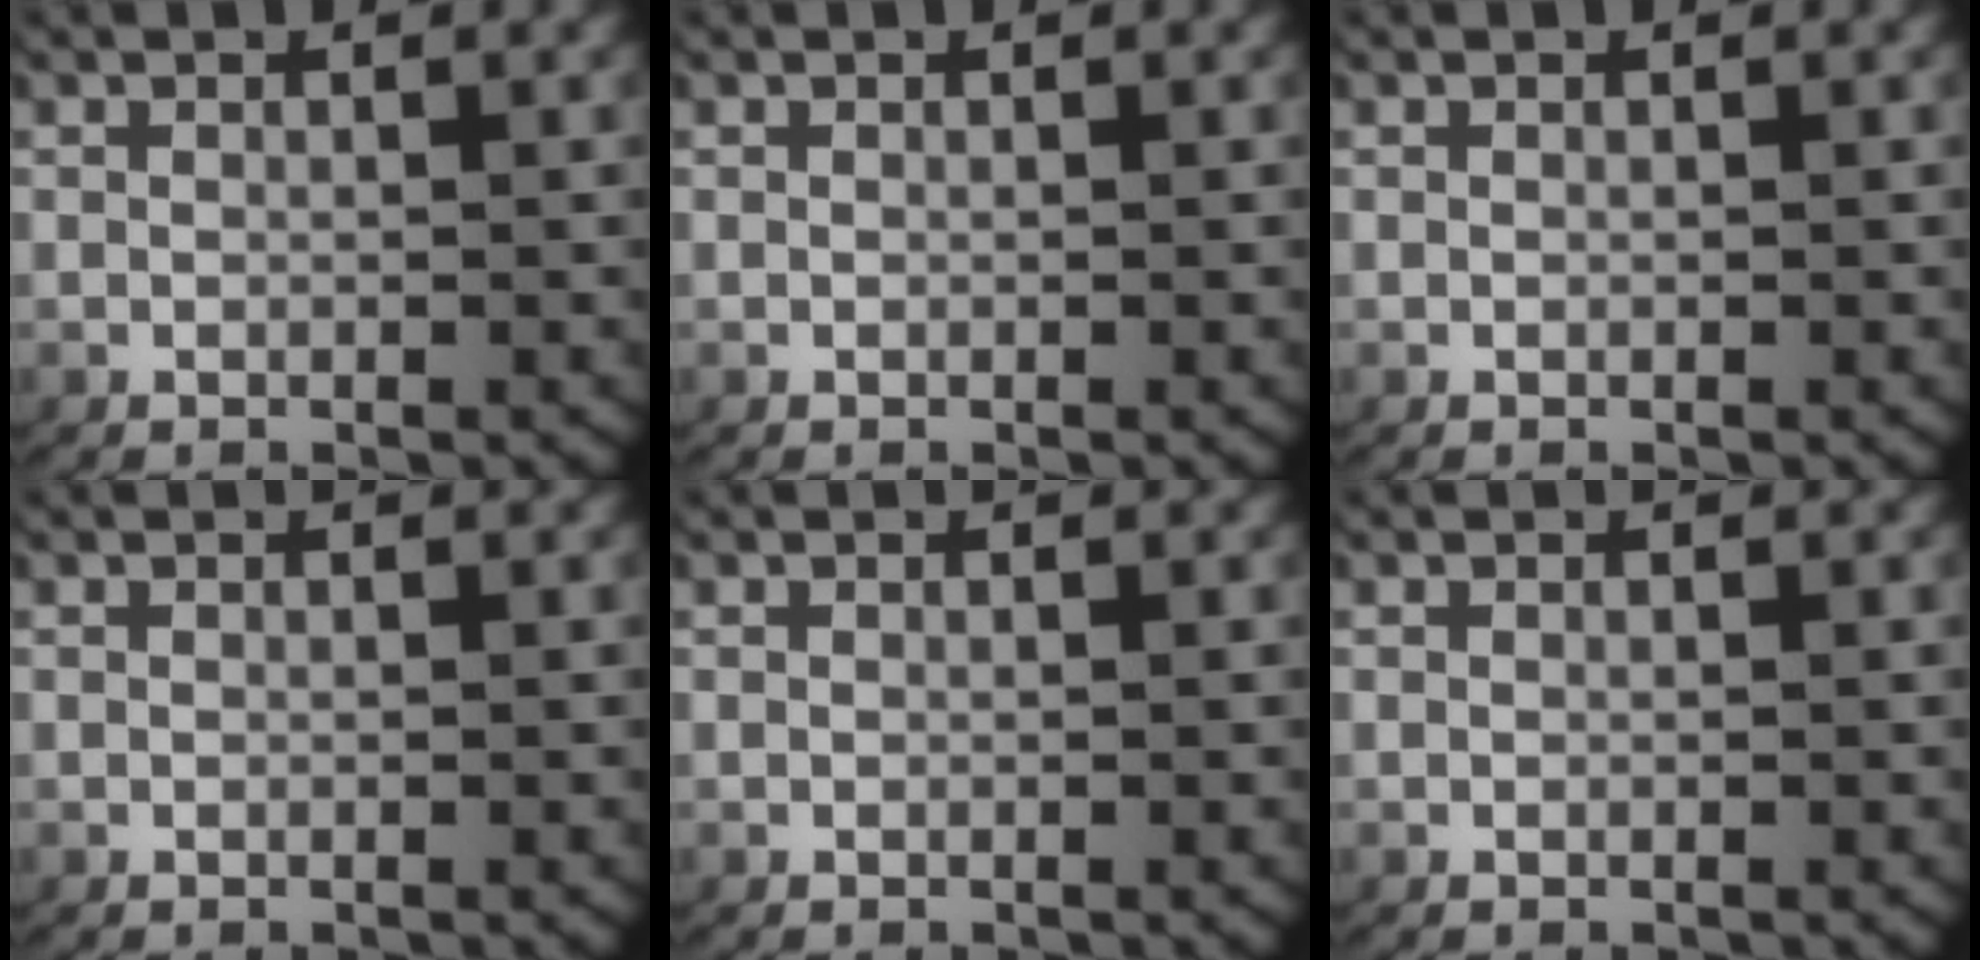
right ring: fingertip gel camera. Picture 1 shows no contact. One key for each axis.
{"total": 0.0}
{"total": 0.0}
{"total": 0.0}
{"total": 0.0}
{"total": 0.0}